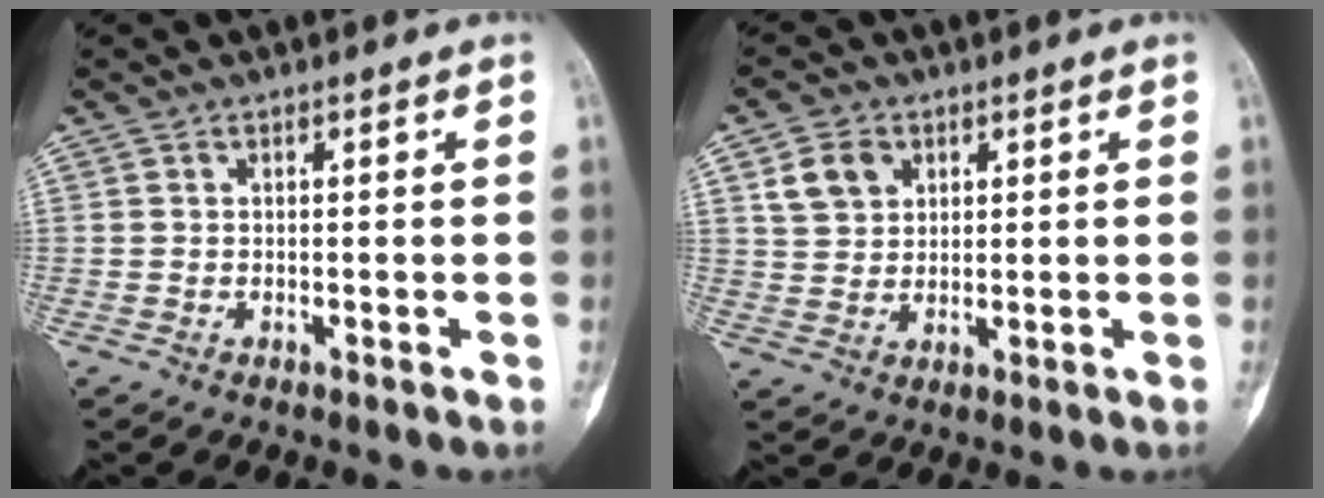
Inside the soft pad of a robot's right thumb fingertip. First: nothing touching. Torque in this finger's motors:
{"motor_torque": [-0.64, 0.64, 0.01, 0.00, 0.01]}